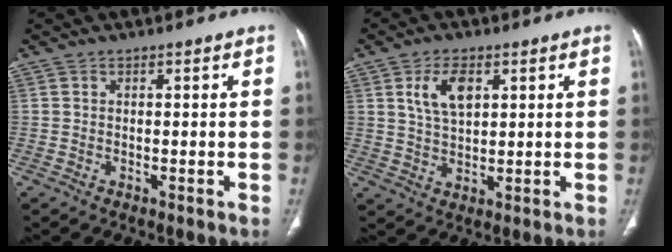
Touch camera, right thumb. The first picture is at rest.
{"total": 7.2, "force": [3.0, 3.6, 5.5], "torque": [-0.098, -0.011, 0.063]}